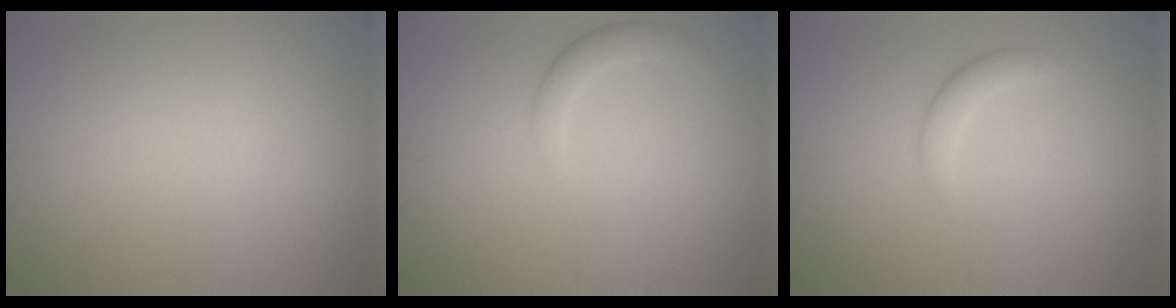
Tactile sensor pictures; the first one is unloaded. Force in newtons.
{"total": 1.8, "press": 1.8, "slide": 0.2}
{"total": 1.7, "press": 1.7, "slide": 0.1}